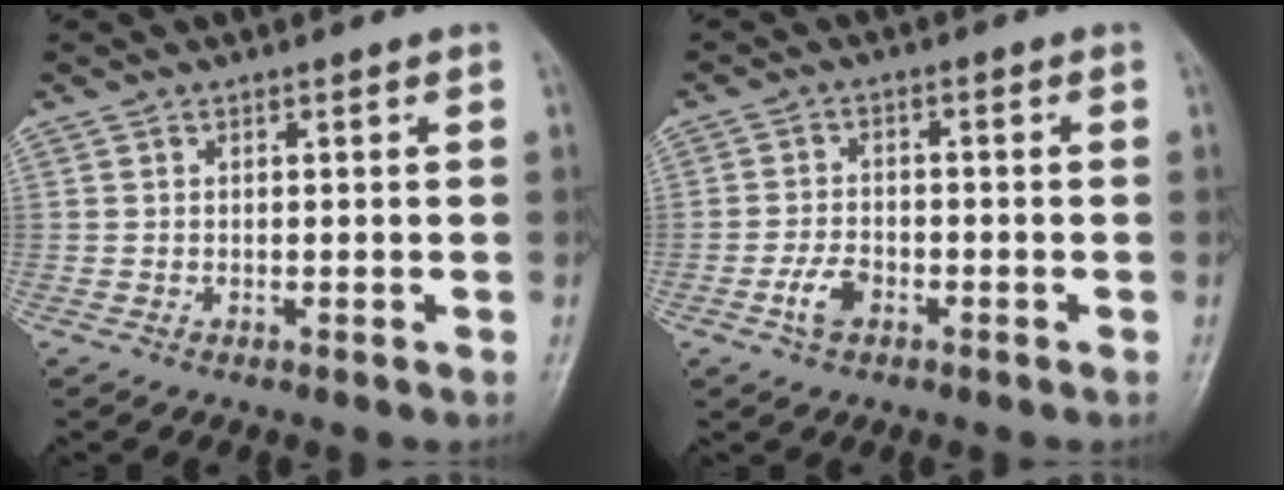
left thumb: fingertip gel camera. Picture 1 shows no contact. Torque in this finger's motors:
{"motor_torque": [0.07, 0.12, 0.40, 0.38, 0.03]}